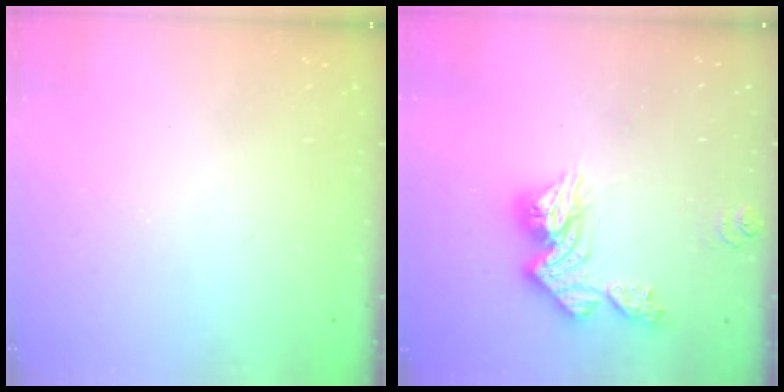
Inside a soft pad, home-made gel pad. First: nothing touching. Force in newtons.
{"total": 13.4, "press": 13.3, "slide": 1.2}